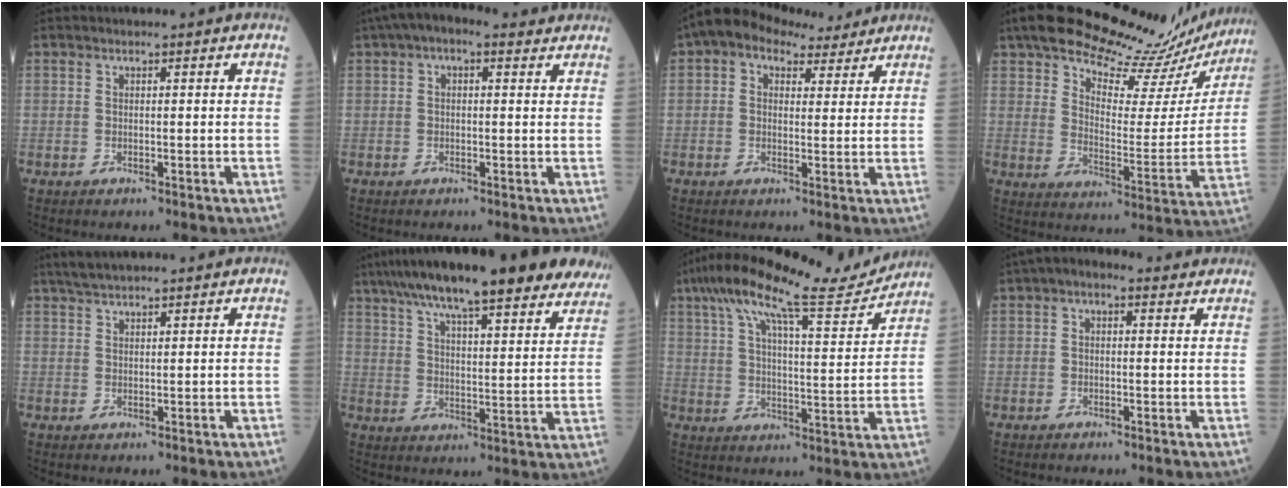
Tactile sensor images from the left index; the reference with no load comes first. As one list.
[{"total": 6.1, "force": [3.9, 2.6, 3.9], "torque": [-0.066, 0.048, 0.055]}, {"total": 7.2, "force": [5.1, 4.1, 3.0], "torque": [-0.049, 0.035, 0.078]}, {"total": 21.1, "force": [19.3, 5.2, 6.9], "torque": [-0.095, -0.049, 0.248]}, {"total": 3.7, "force": [3.2, 0.4, 1.8], "torque": [-0.034, 0.024, 0.062]}, {"total": 25.0, "force": [19.9, 4.6, 14.4], "torque": [-0.217, 0.037, 0.264]}, {"total": 16.2, "force": [14.1, 0.8, 7.9], "torque": [-0.143, 0.010, 0.211]}, {"total": 4.0, "force": [2.4, 2.1, 2.4], "torque": [-0.040, 0.036, 0.032]}]